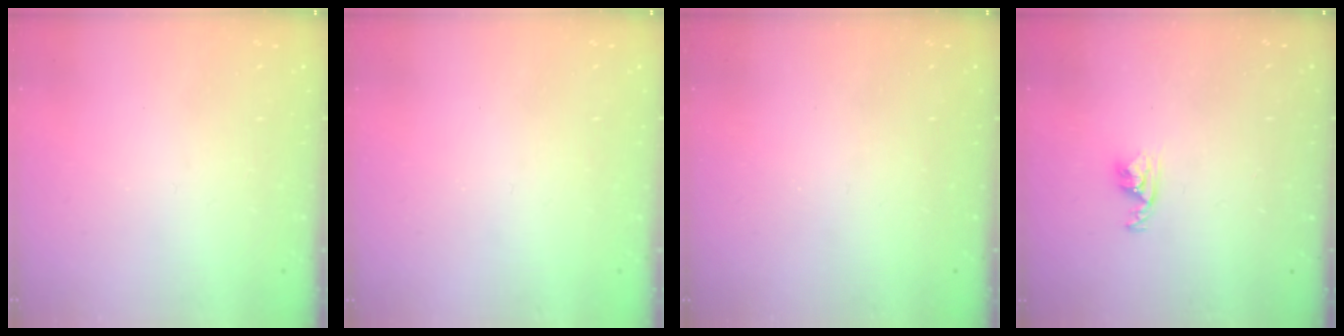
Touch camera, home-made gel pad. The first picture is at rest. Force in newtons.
{"total": 0.5, "press": 0.5, "slide": 0.1}
{"total": 0.0}
{"total": 3.3, "press": 3.3, "slide": 0.5}